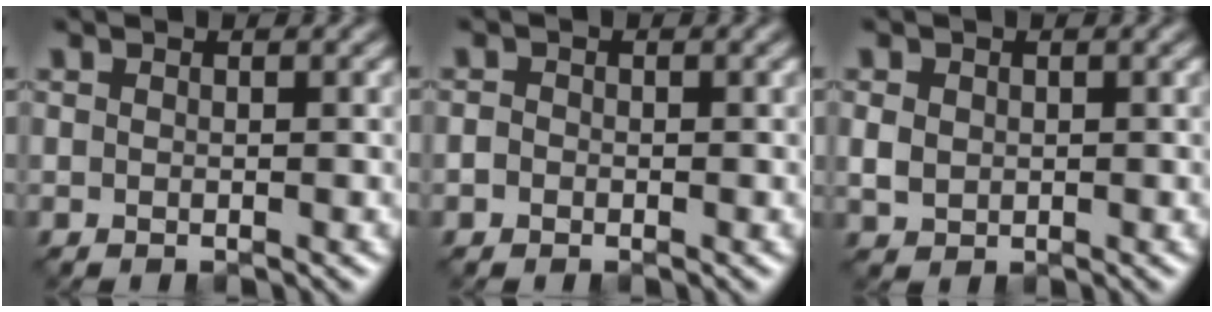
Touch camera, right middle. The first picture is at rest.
{"total": 0.8, "force": [-0.4, 0.7, 0.3], "torque": [-0.004, -0.001, -0.010]}
{"total": 1.8, "force": [0.2, 1.5, 0.9], "torque": [-0.021, -0.002, 0.004]}